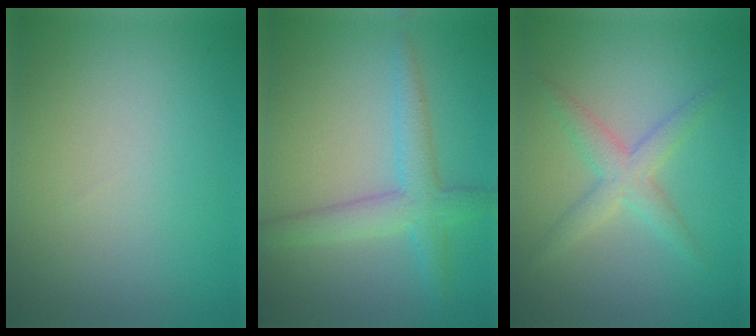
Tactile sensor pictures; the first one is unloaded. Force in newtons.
{"total": 3.8, "press": 3.8, "slide": 0.2}
{"total": 2.8, "press": 2.8, "slide": 0.1}